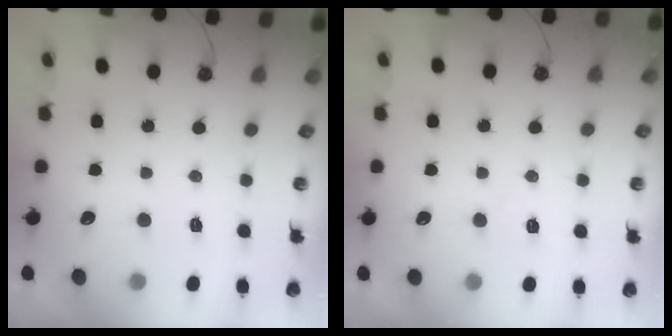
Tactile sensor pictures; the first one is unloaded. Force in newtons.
{"total": 6.6, "press": 6.5, "slide": 0.8}